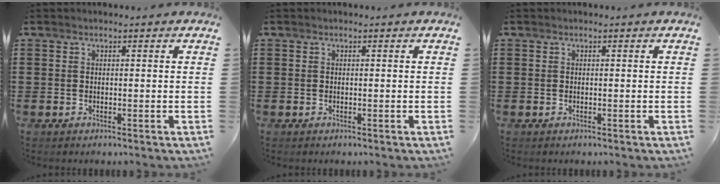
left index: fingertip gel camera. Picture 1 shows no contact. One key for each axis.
{"total": 0.0}
{"total": 0.0}